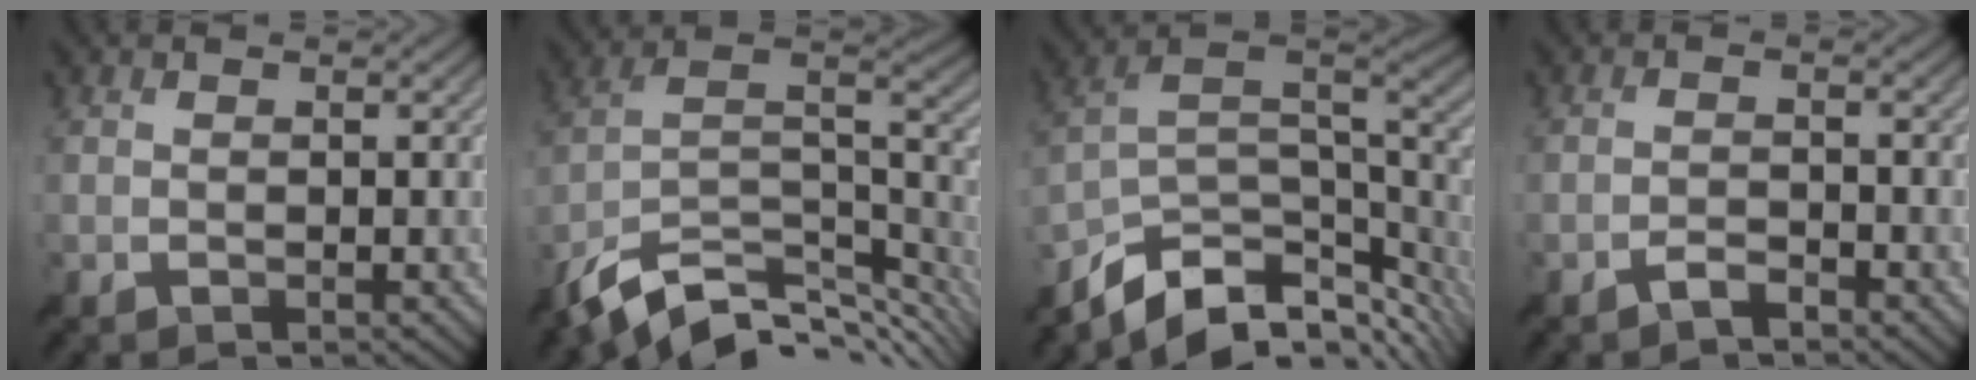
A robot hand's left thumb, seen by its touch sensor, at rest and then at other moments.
{"total": 12.4, "force": [-7.8, 5.3, 8.0], "torque": [-0.180, -0.002, -0.137]}
{"total": 11.4, "force": [-7.0, 5.2, 7.3], "torque": [-0.160, -0.007, -0.117]}
{"total": 1.9, "force": [-1.6, 0.4, 1.0], "torque": [-0.021, 0.003, -0.033]}